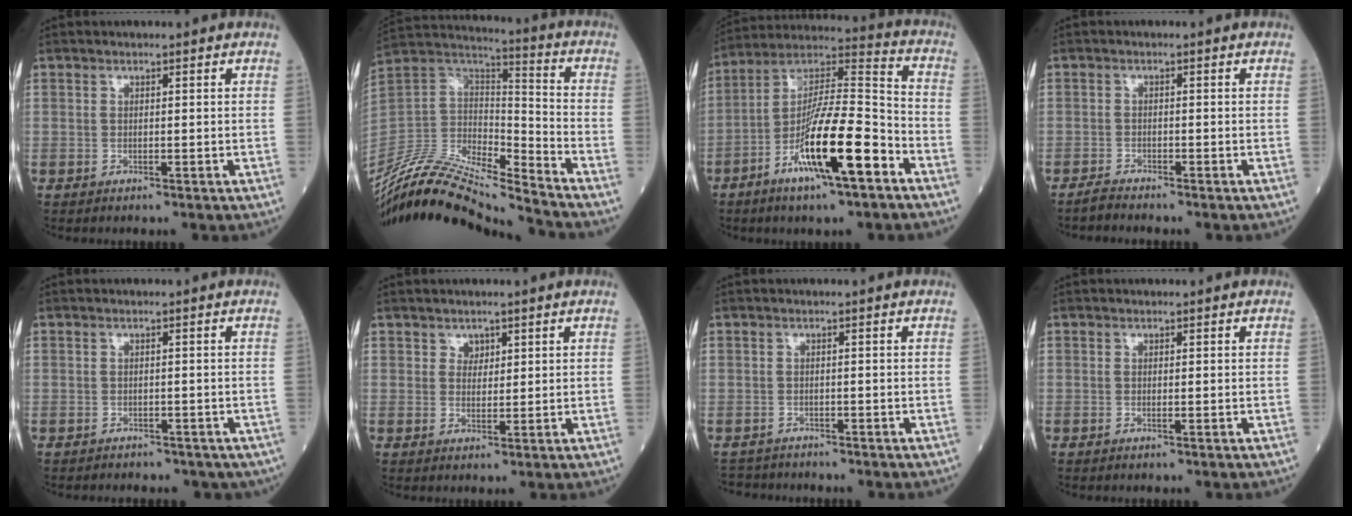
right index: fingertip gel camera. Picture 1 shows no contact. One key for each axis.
{"total": 21.4, "fx": -19.5, "fy": 1.3, "fz": 8.5, "tx": -0.188, "ty": 0.014, "tz": -0.360}
{"total": 17.3, "fx": -7.7, "fy": 2.2, "fz": 15.3, "tx": -0.283, "ty": -0.007, "tz": -0.136}
{"total": 1.6, "fx": -1.6, "fy": -0.2, "fz": 0.0, "tx": -0.006, "ty": -0.006, "tz": -0.032}
{"total": 6.3, "fx": -5.1, "fy": 3.3, "fz": 1.7, "tx": -0.022, "ty": 0.005, "tz": -0.049}
{"total": 1.8, "fx": 1.1, "fy": 1.3, "fz": 0.5, "tx": 0.000, "ty": -0.001, "tz": 0.016}
{"total": 3.2, "fx": -2.9, "fy": 1.0, "fz": -0.7, "tx": 0.008, "ty": -0.006, "tz": -0.054}
{"total": 0.5, "fx": -0.1, "fy": 0.0, "fz": 0.5, "tx": -0.014, "ty": -0.001, "tz": -0.002}